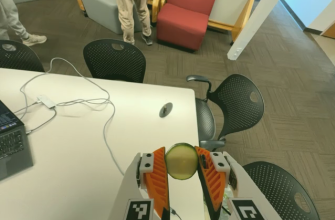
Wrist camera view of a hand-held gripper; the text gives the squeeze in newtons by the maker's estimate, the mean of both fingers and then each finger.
{"total": 12.2, "left": 12.6, "right": 11.8}